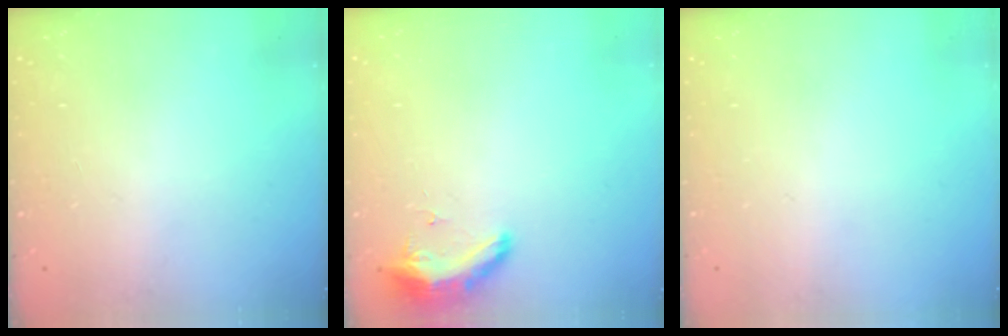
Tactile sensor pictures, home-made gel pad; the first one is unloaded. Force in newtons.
{"total": 11.0, "press": 9.7, "slide": 5.3}
{"total": 0.0}